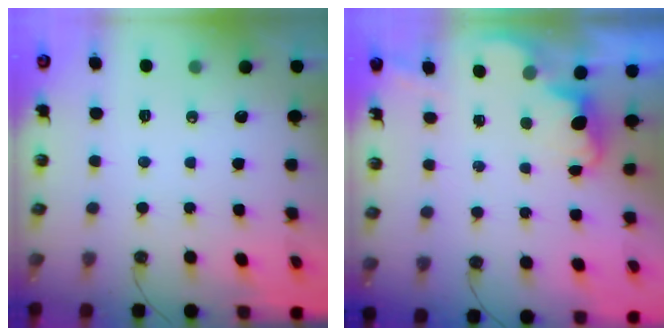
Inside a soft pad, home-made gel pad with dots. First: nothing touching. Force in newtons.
{"total": 3.0, "press": 3.0, "slide": 0.7}